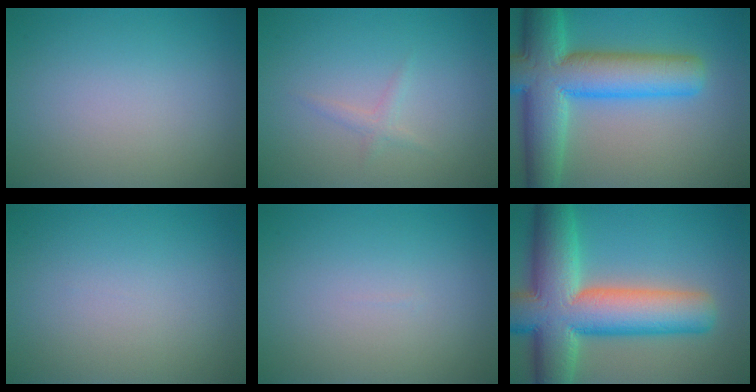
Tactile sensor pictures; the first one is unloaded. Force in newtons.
{"total": 1.0, "press": 1.0, "slide": 0.1}
{"total": 11.3, "press": 11.3, "slide": 0.7}
{"total": 0.0}
{"total": 0.0}
{"total": 13.4, "press": 13.4, "slide": 0.5}